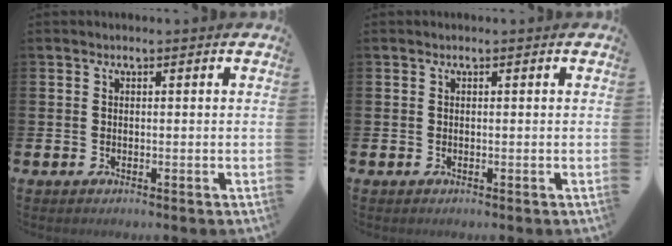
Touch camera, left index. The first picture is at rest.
{"total": 0.0}